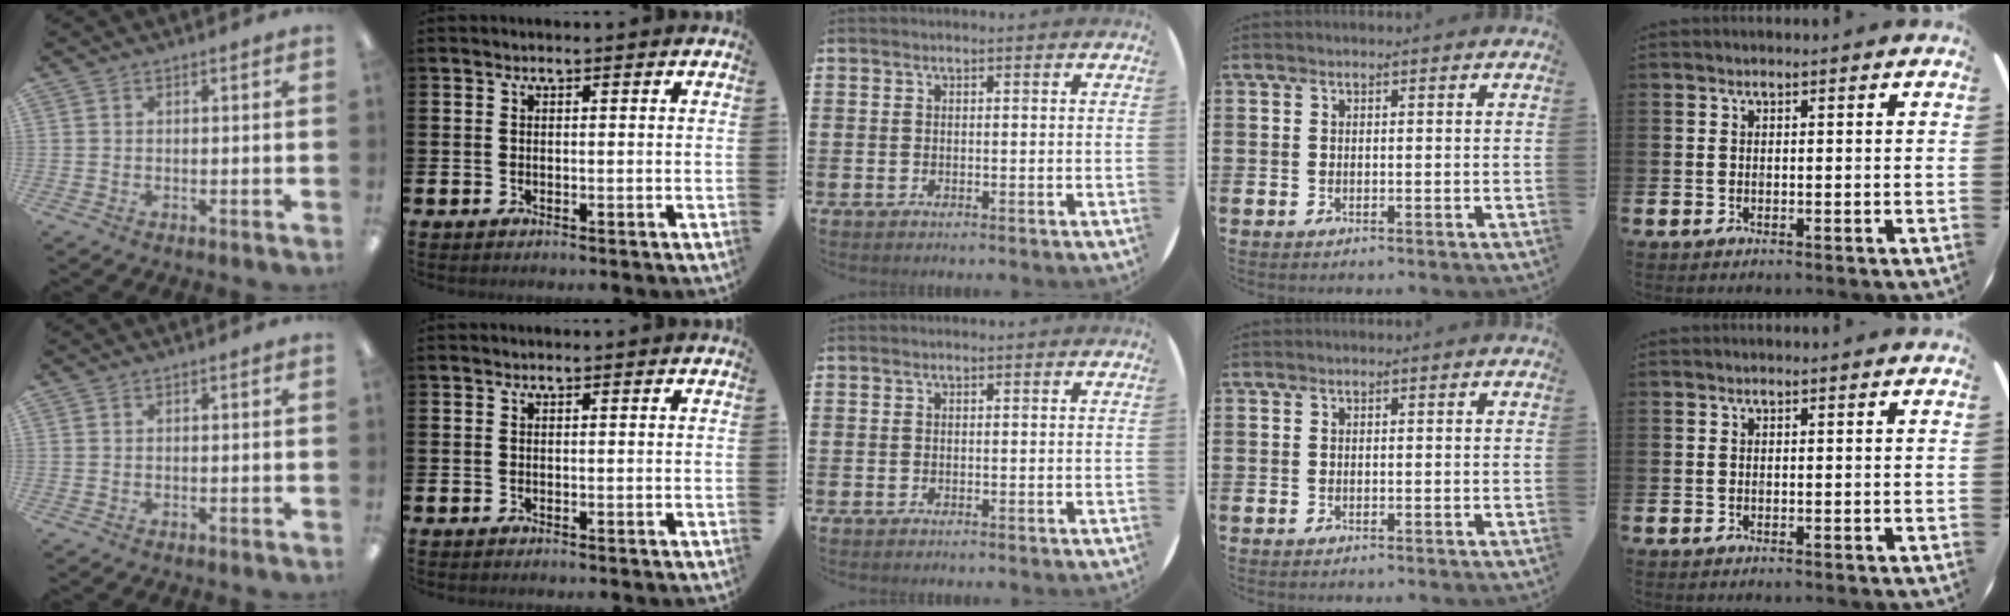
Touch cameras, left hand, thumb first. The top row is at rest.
{}